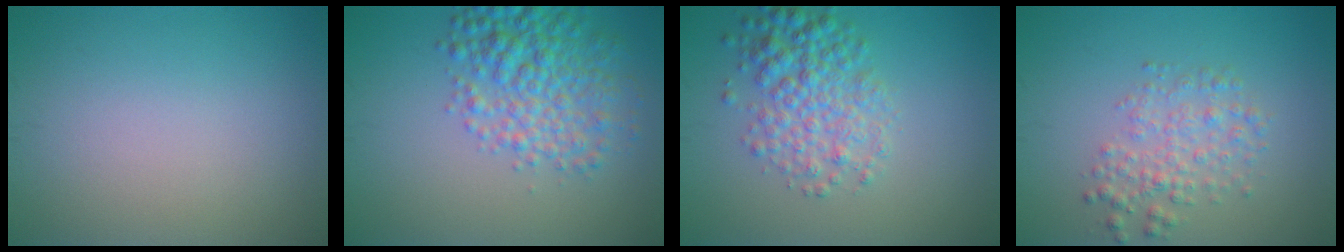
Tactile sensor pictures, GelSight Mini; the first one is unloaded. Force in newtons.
{"total": 5.5, "press": 5.5, "slide": 0.2}
{"total": 4.5, "press": 4.5, "slide": 0.1}
{"total": 2.9, "press": 2.9, "slide": 0.1}